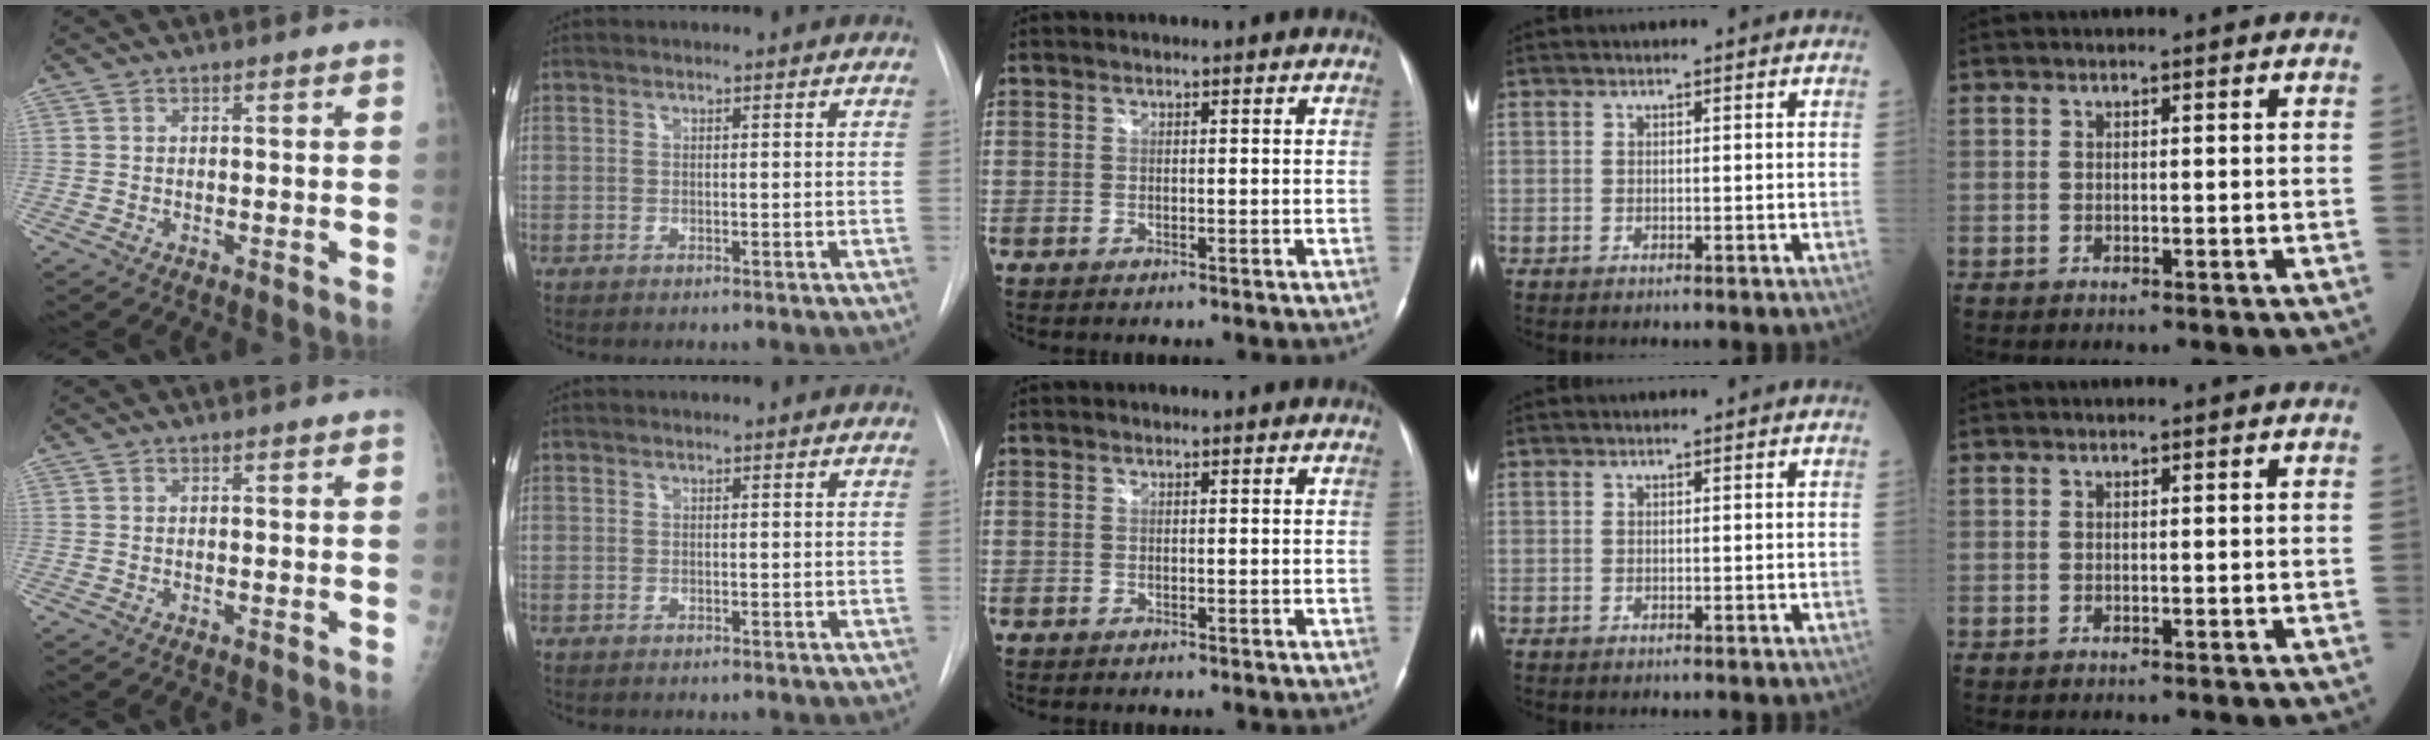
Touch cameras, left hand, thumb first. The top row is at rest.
{}